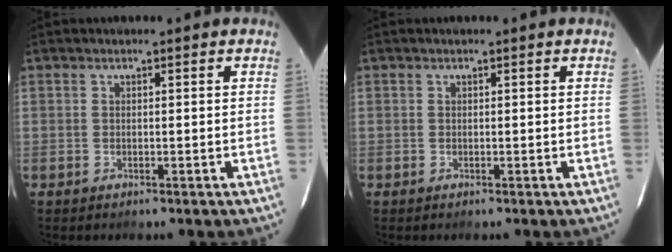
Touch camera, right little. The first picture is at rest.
{"total": 0.0}